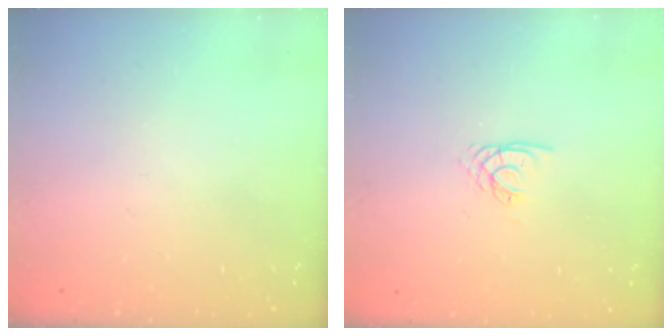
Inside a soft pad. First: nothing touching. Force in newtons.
{"total": 2.2, "press": 2.2, "slide": 0.2}